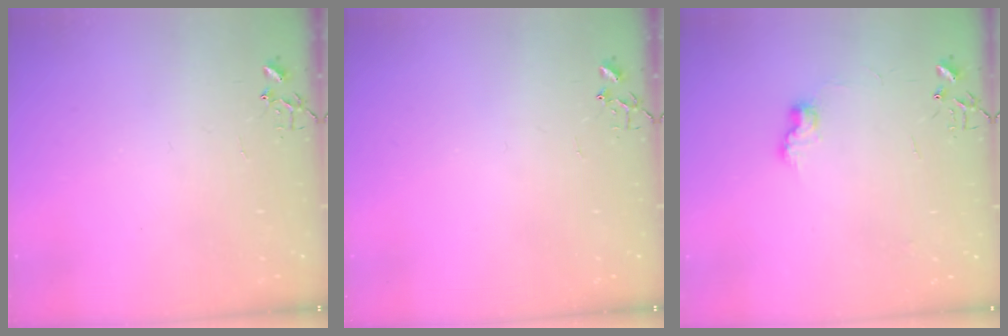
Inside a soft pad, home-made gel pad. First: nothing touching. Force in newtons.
{"total": 0.0}
{"total": 7.6, "press": 7.5, "slide": 0.4}